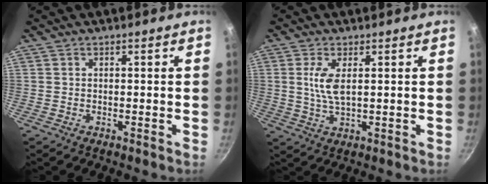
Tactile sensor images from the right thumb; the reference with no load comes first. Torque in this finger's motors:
{"motor_torque": [0.18, -0.10, 0.60, -0.54, 0.05]}